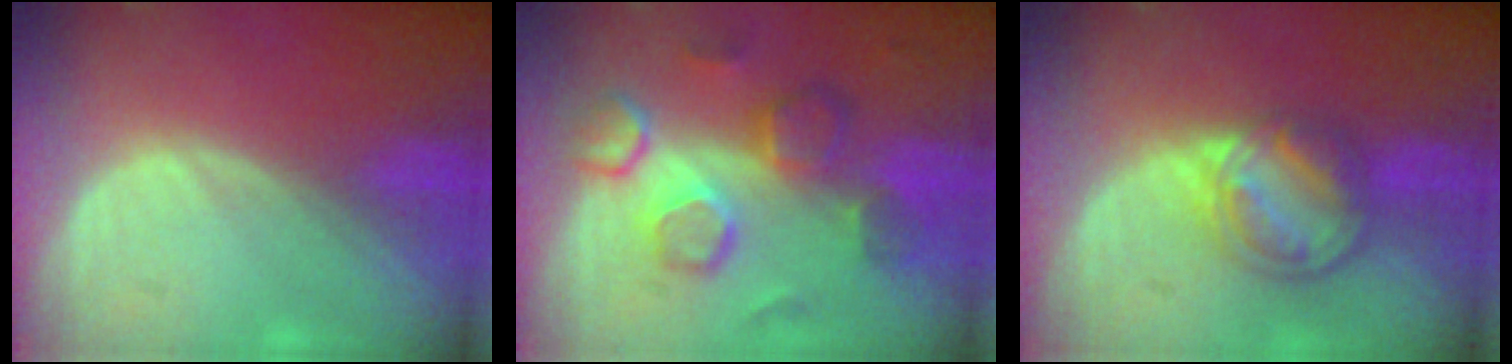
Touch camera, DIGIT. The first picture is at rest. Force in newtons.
{"total": 9.4, "press": 8.8, "slide": 3.4}
{"total": 7.7, "press": 6.8, "slide": 3.6}